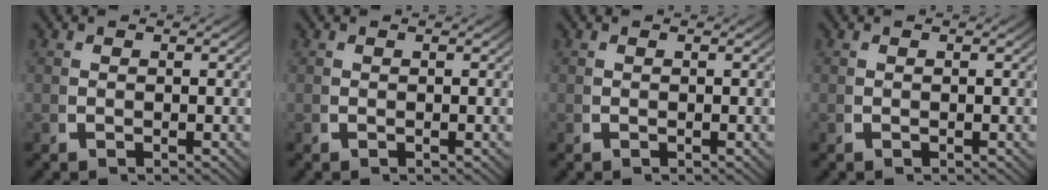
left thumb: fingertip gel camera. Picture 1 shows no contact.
{"total": 0.0}
{"total": 0.0}
{"total": 0.0}